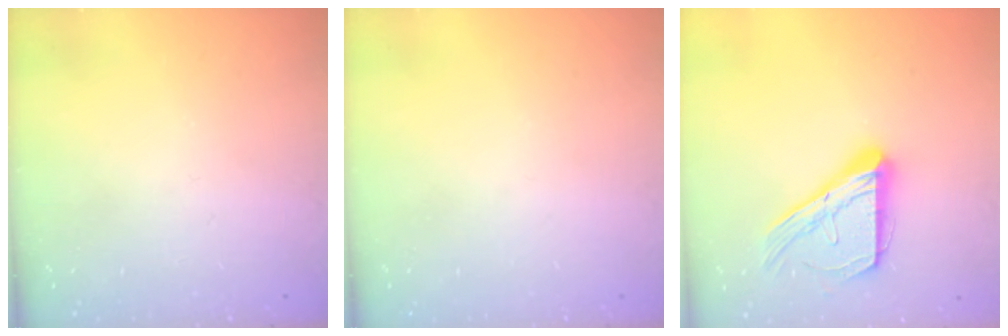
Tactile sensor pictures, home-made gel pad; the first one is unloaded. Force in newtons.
{"total": 0.0}
{"total": 15.8, "press": 15.7, "slide": 1.0}